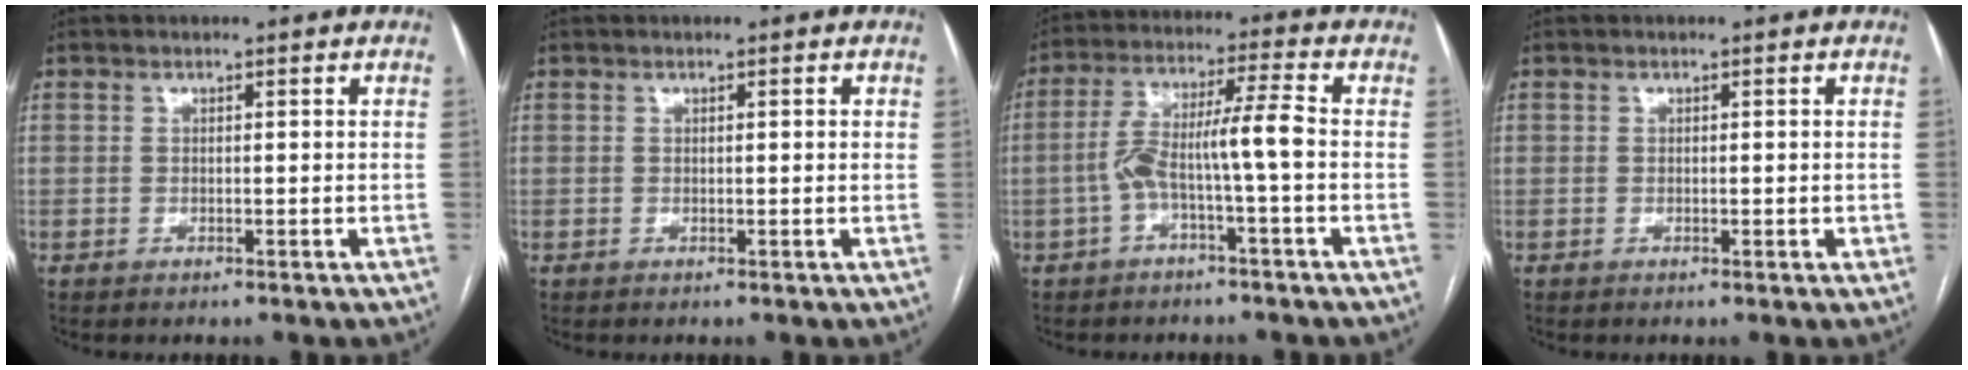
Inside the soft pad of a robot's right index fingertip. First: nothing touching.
{"total": 0.6, "force": [0.2, 0.1, 0.5], "torque": [-0.009, 0.001, 0.001]}
{"total": 8.1, "force": [-2.0, 0.0, 7.9], "torque": [-0.151, 0.032, -0.036]}
{"total": 0.7, "force": [-0.1, 0.3, 0.7], "torque": [-0.008, 0.001, 0.000]}